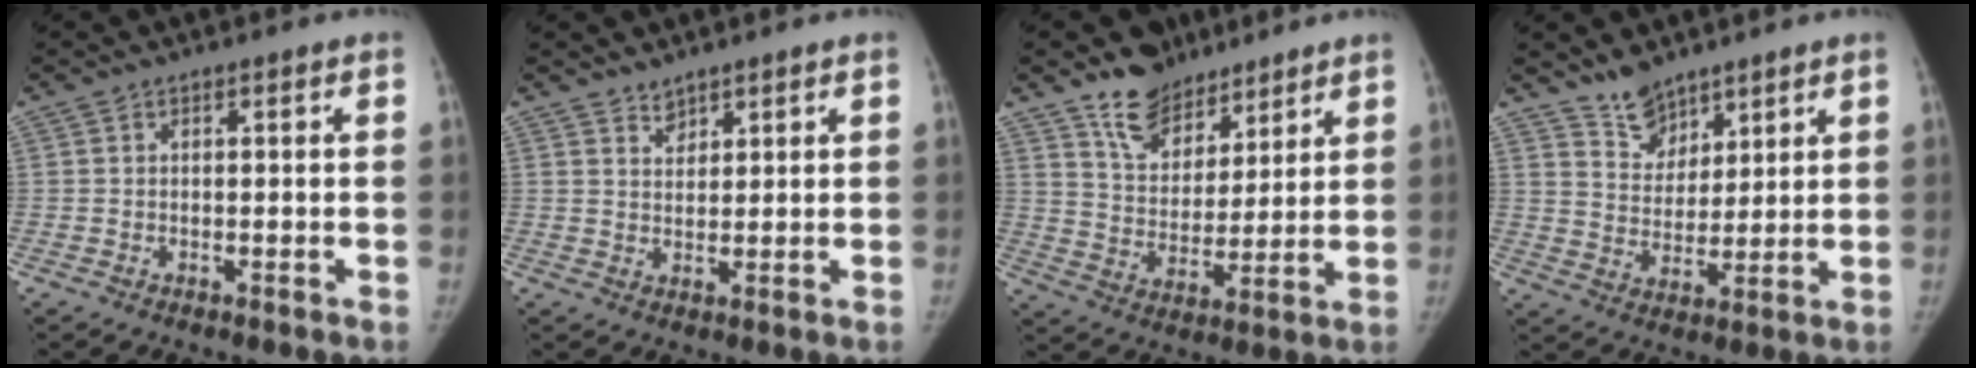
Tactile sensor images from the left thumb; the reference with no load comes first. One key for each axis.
{"total": 2.2, "fx": 2.0, "fy": 1.1, "fz": 0.2, "tx": 0.013, "ty": -0.015, "tz": 0.033}
{"total": 11.4, "fx": 8.5, "fy": 6.7, "fz": 3.6, "tx": -0.023, "ty": -0.060, "tz": 0.157}
{"total": 6.9, "fx": 5.7, "fy": 3.5, "fz": 1.5, "tx": 0.003, "ty": -0.049, "tz": 0.114}